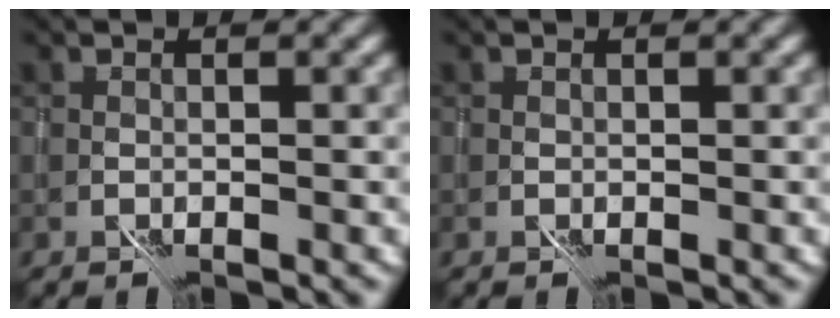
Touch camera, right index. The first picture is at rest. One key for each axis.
{"total": 0.0}